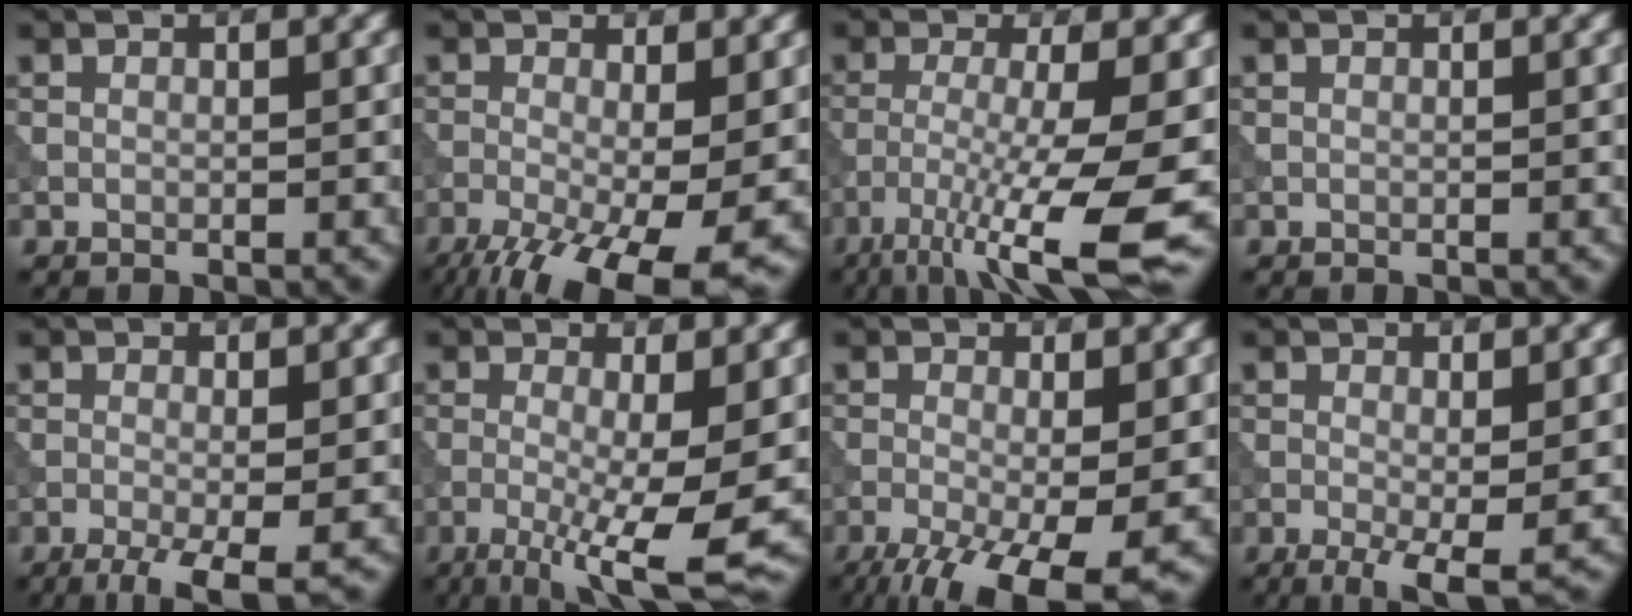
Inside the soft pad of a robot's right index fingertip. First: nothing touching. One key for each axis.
{"total": 11.4, "fx": -5.1, "fy": 3.9, "fz": 9.4, "tx": -0.166, "ty": -0.028, "tz": -0.083}
{"total": 9.9, "fx": -4.8, "fy": 1.8, "fz": 8.5, "tx": -0.145, "ty": -0.016, "tz": -0.083}
{"total": 0.0}
{"total": 5.3, "fx": -2.5, "fy": 1.3, "fz": 4.5, "tx": -0.076, "ty": -0.006, "tz": -0.042}
{"total": 8.9, "fx": -2.0, "fy": 2.1, "fz": 8.4, "tx": -0.139, "ty": -0.015, "tz": -0.027}
{"total": 9.4, "fx": -4.5, "fy": 2.9, "fz": 7.6, "tx": -0.135, "ty": -0.024, "tz": -0.077}
{"total": 4.2, "fx": -1.2, "fy": 0.9, "fz": 3.9, "tx": -0.068, "ty": -0.015, "tz": -0.021}